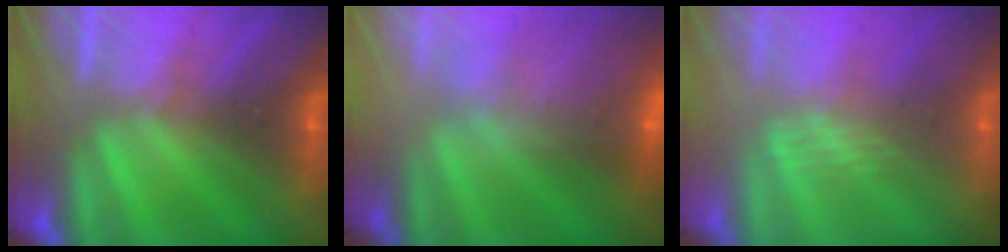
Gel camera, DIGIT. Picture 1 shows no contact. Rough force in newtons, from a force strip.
{"total": 7.6}
{"total": 2.4}